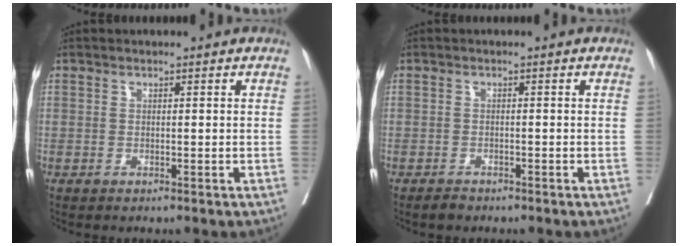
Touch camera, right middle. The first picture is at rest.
{"total": 1.3, "force": [-1.1, 0.5, 0.4], "torque": [-0.010, -0.001, -0.017]}